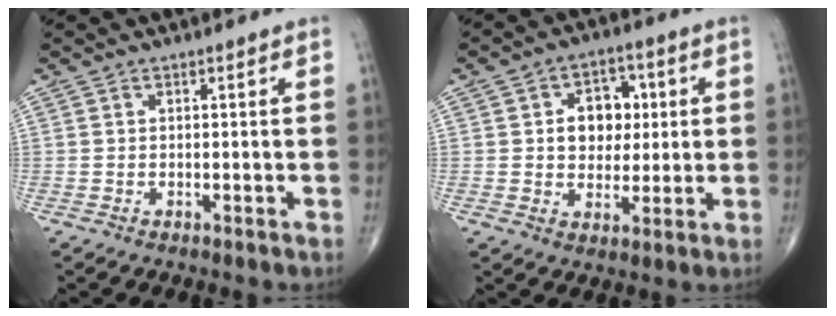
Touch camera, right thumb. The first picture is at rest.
{"total": 9.4, "force": [1.5, 7.1, 5.9], "torque": [-0.038, 0.006, 0.021]}